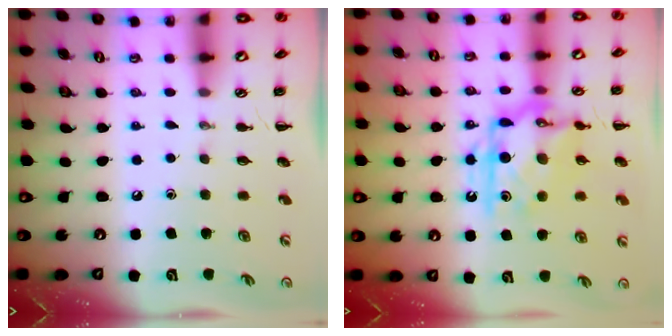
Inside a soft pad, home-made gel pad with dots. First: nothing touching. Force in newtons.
{"total": 15.3, "press": 15.3, "slide": 0.7}